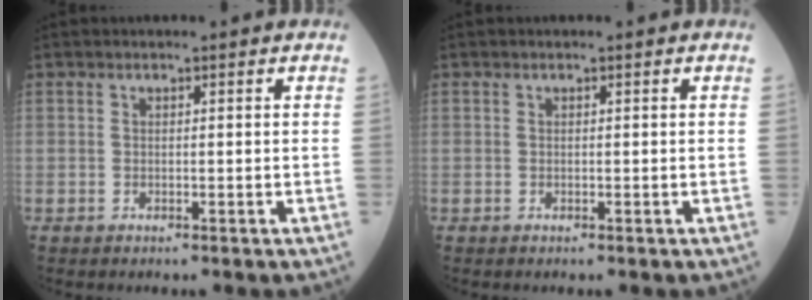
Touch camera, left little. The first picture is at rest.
{"total": 0.0}